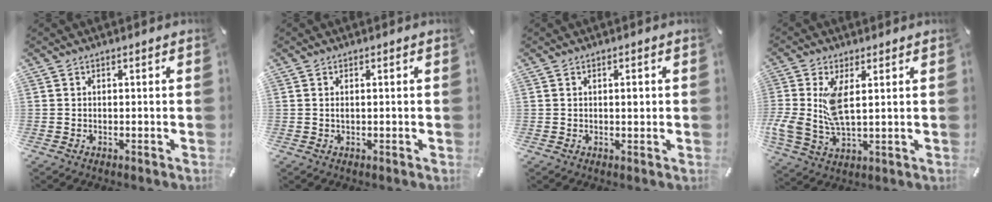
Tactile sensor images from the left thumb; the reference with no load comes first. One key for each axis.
{"total": 0.8, "fx": 0.1, "fy": 0.2, "fz": 0.7, "tx": -0.014, "ty": 0.001, "tz": 0.000}
{"total": 1.5, "fx": 0.3, "fy": 0.7, "fz": 1.3, "tx": -0.018, "ty": 0.001, "tz": 0.001}
{"total": 9.8, "fx": 1.9, "fy": 4.6, "fz": 8.5, "tx": -0.192, "ty": -0.010, "tz": 0.035}